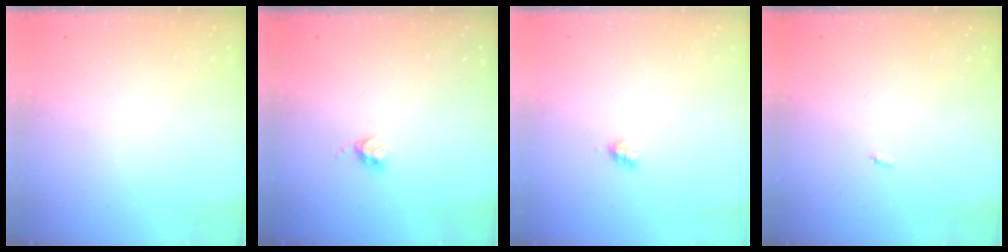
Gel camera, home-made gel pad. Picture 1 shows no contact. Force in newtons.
{"total": 3.6, "press": 3.6, "slide": 0.4}
{"total": 2.2, "press": 2.2, "slide": 0.3}
{"total": 2.1, "press": 2.1, "slide": 0.4}